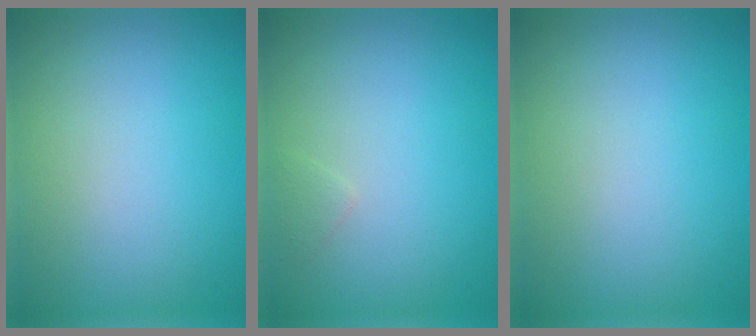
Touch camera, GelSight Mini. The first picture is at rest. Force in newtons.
{"total": 0.6, "press": 0.6, "slide": 0.0}
{"total": 0.0}